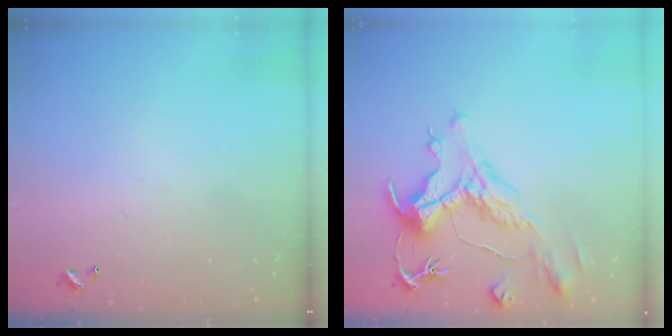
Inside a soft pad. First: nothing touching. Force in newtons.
{"total": 1.6, "press": 0.6, "slide": 1.5}